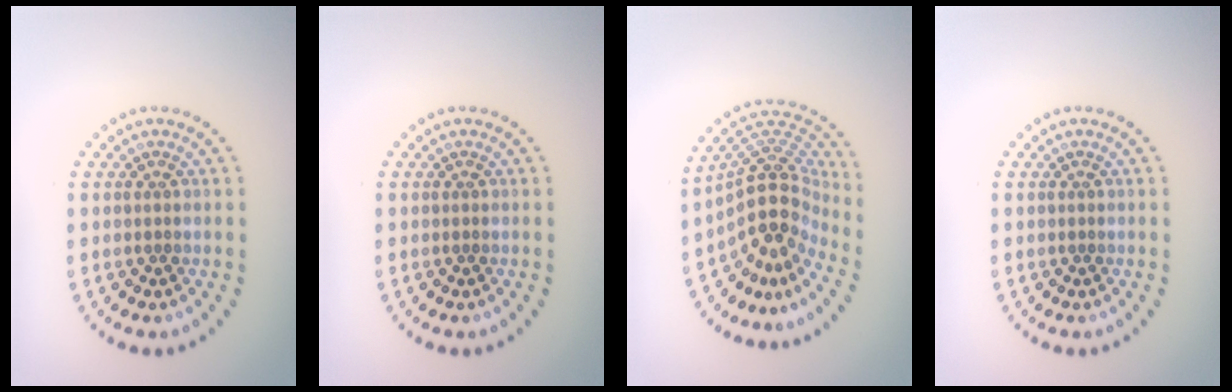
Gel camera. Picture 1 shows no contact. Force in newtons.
{"total": 0.0}
{"total": 5.4, "press": 3.9, "slide": 3.8}
{"total": 0.0}